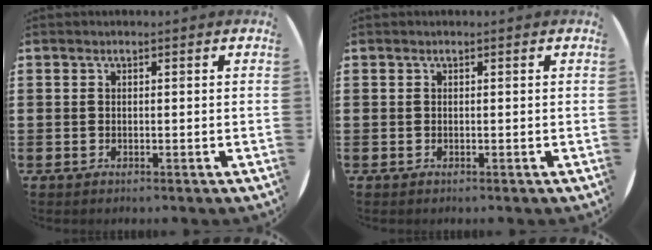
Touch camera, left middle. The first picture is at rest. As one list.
[{"total": 0.0}]